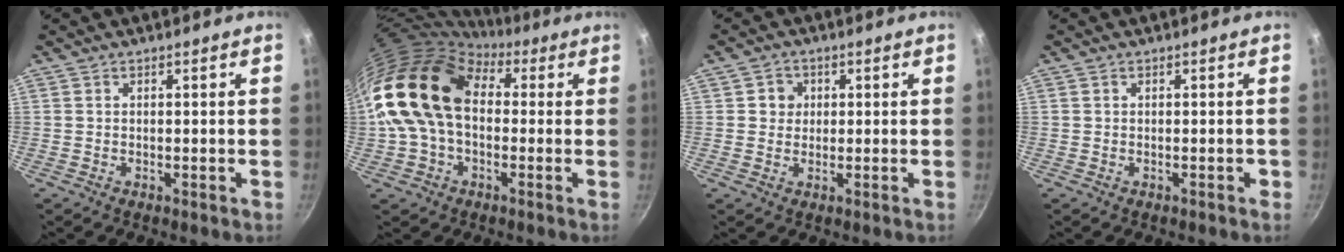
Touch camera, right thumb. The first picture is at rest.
{"total": 17.3, "force": [1.4, 12.2, 12.3], "torque": [-0.210, 0.037, 0.012]}
{"total": 3.2, "force": [0.6, 3.0, 0.8], "torque": [0.010, 0.004, 0.005]}
{"total": 0.9, "force": [-0.2, 0.6, 0.6], "torque": [0.002, 0.005, -0.003]}